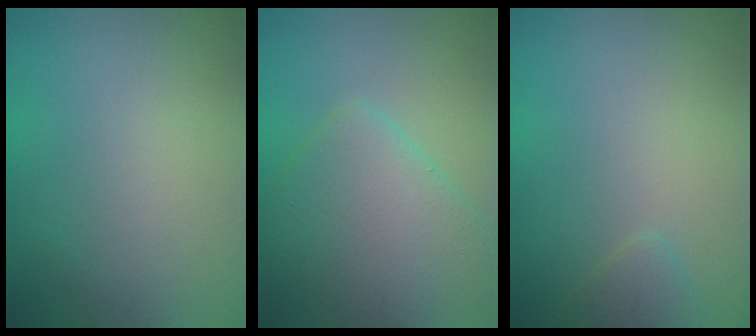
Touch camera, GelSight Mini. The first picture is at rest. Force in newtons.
{"total": 6.9, "press": 6.9, "slide": 0.4}
{"total": 1.1, "press": 1.1, "slide": 0.1}